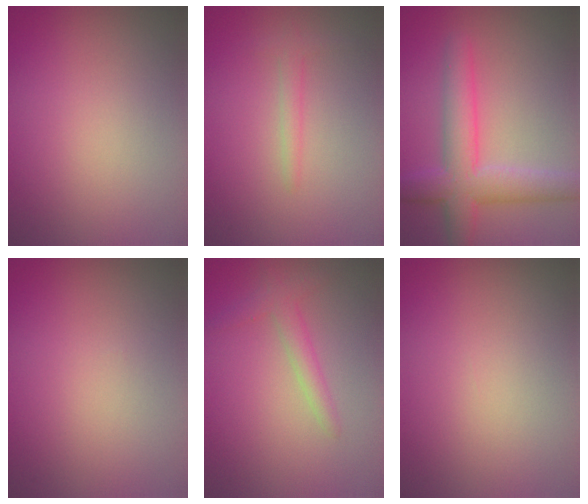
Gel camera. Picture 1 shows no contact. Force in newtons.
{"total": 1.3, "press": 1.3, "slide": 0.1}
{"total": 5.6, "press": 5.6, "slide": 0.2}
{"total": 0.0}
{"total": 2.0, "press": 2.0, "slide": 0.1}
{"total": 0.0}